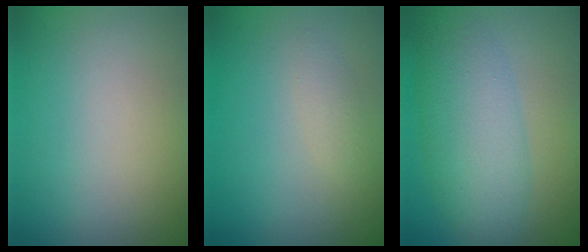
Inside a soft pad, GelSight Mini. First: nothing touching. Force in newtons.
{"total": 1.2, "press": 1.2, "slide": 0.0}
{"total": 5.7, "press": 5.7, "slide": 0.3}